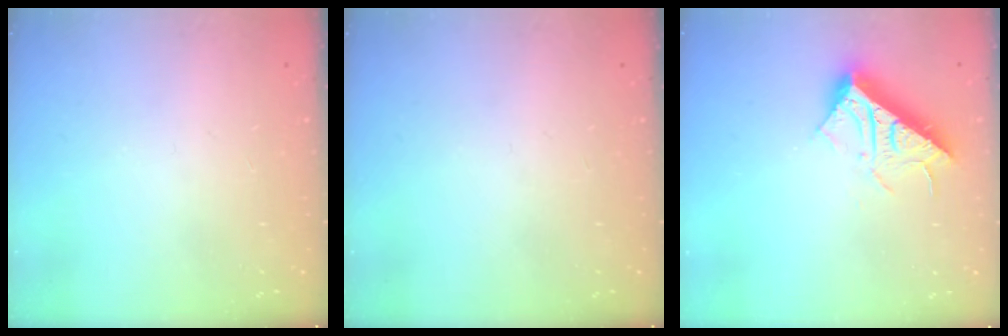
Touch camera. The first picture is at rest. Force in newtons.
{"total": 0.0}
{"total": 16.3, "press": 16.3, "slide": 0.3}